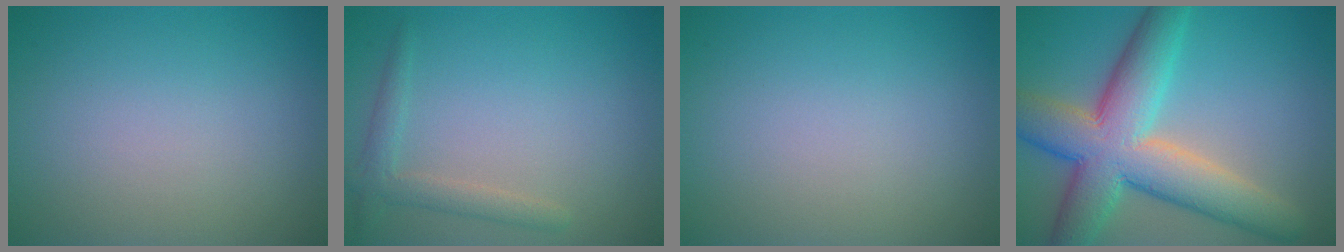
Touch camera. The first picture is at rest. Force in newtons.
{"total": 2.0, "press": 2.0, "slide": 0.3}
{"total": 0.0}
{"total": 10.3, "press": 10.3, "slide": 0.4}